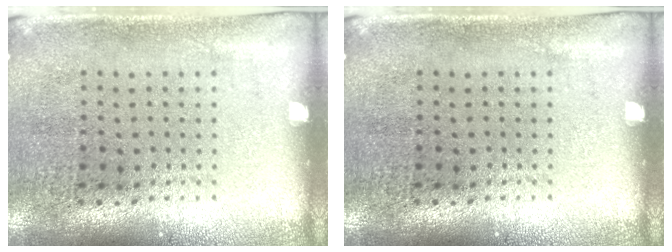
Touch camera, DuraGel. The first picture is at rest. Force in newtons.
{"total": 0.0}